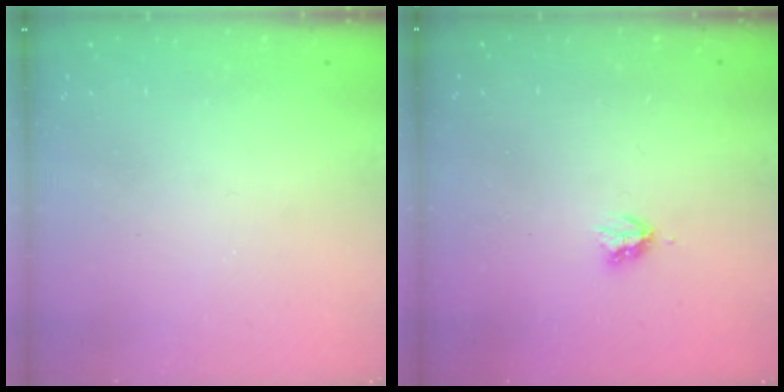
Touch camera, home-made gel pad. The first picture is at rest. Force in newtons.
{"total": 2.9, "press": 2.9, "slide": 0.5}